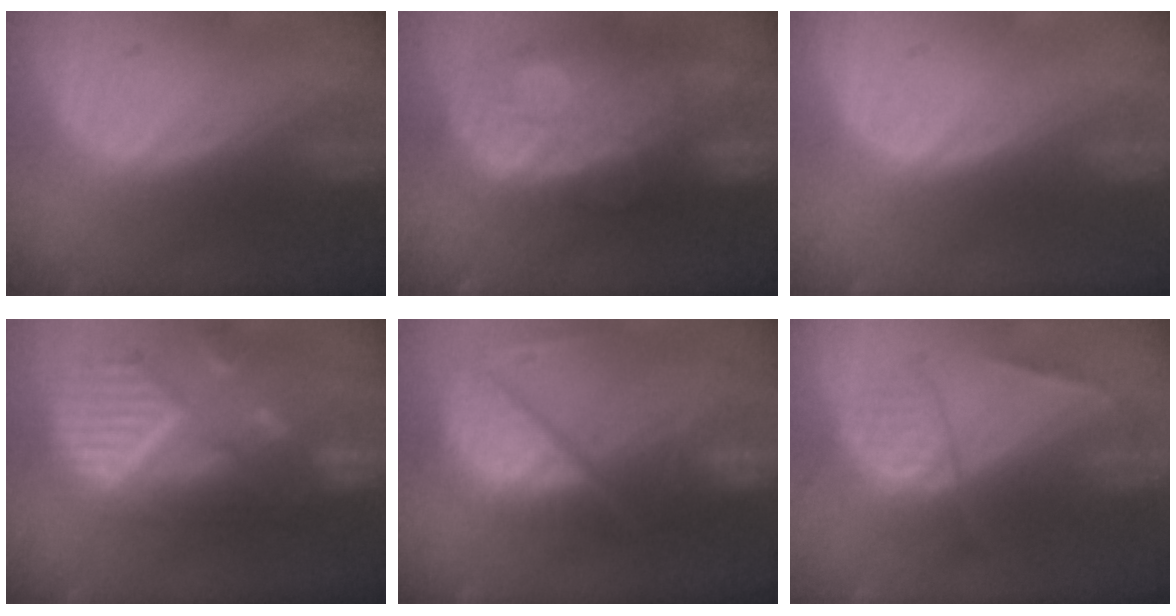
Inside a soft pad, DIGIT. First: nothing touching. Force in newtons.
{"total": 12.9, "press": 10.6, "slide": 7.3}
{"total": 0.0}
{"total": 11.8, "press": 10.3, "slide": 5.6}
{"total": 11.7, "press": 9.7, "slide": 6.4}
{"total": 6.8, "press": 5.9, "slide": 3.4}